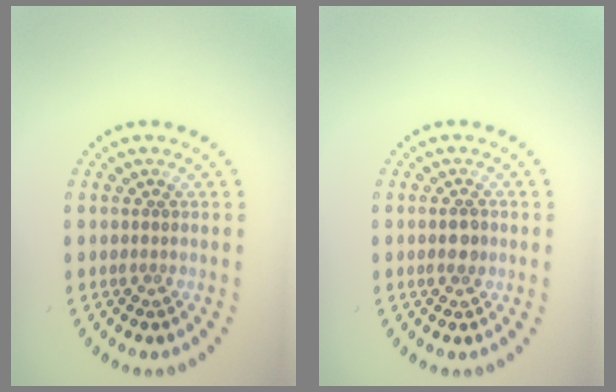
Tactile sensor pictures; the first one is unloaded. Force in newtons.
{"total": 1.4, "press": 1.4, "slide": 0.1}